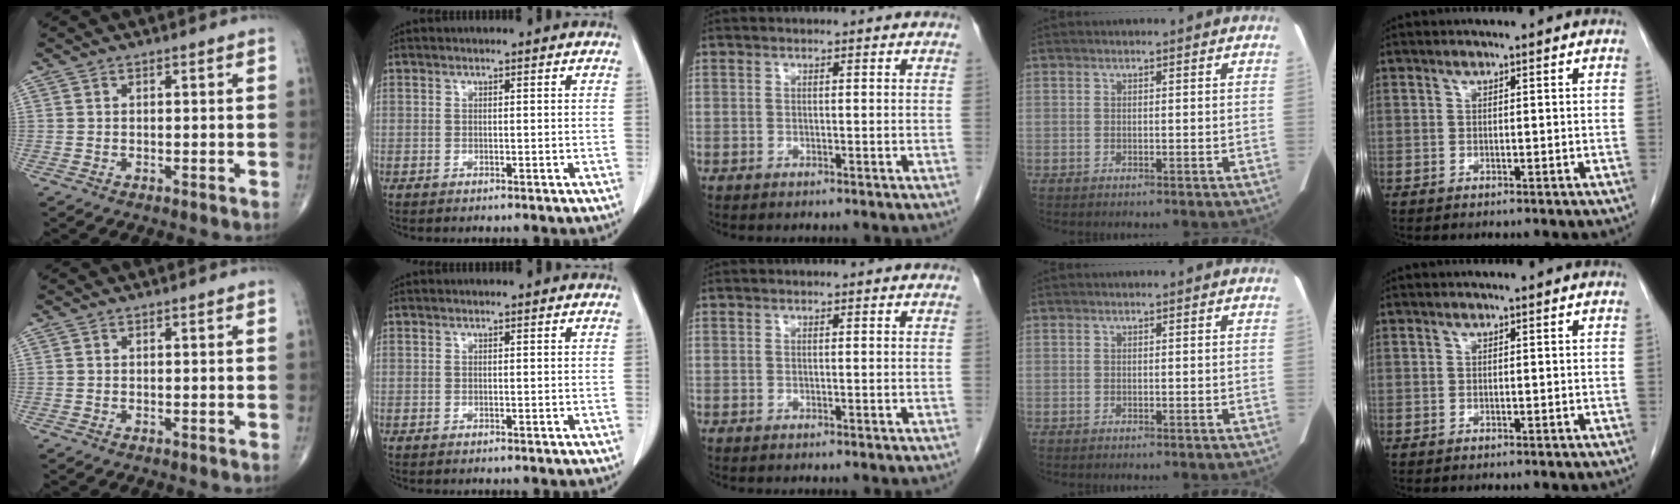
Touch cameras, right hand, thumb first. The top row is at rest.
{}